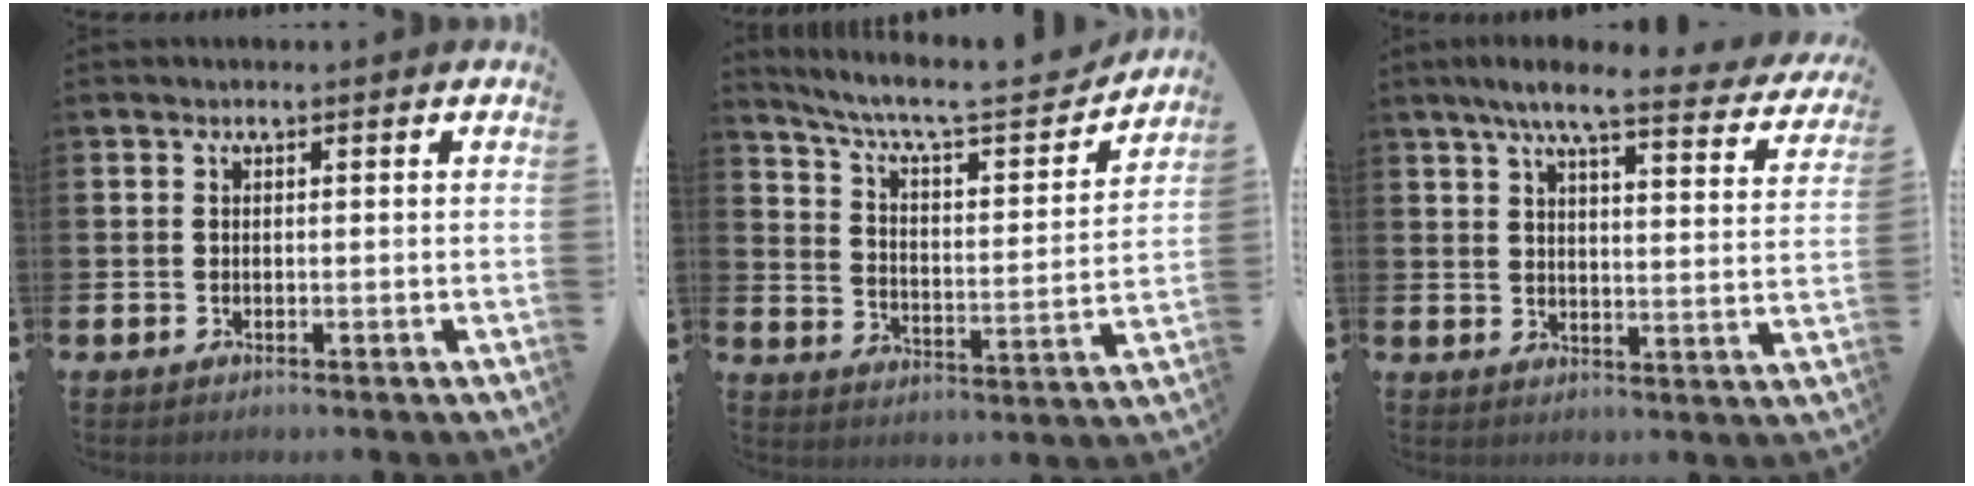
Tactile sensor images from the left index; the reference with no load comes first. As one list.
[{"total": 8.0, "force": [7.1, 1.7, 3.5], "torque": [-0.091, -0.052, 0.113]}, {"total": 7.4, "force": [6.3, 0.8, 3.8], "torque": [-0.080, -0.033, 0.103]}]